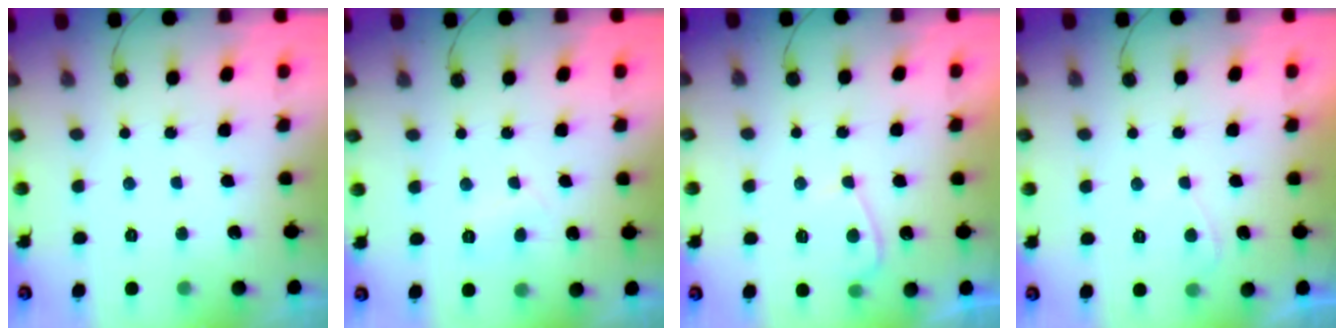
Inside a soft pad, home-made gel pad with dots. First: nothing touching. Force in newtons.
{"total": 3.1, "press": 3.1, "slide": 0.2}
{"total": 3.4, "press": 3.3, "slide": 0.7}
{"total": 1.4, "press": 1.2, "slide": 0.6}